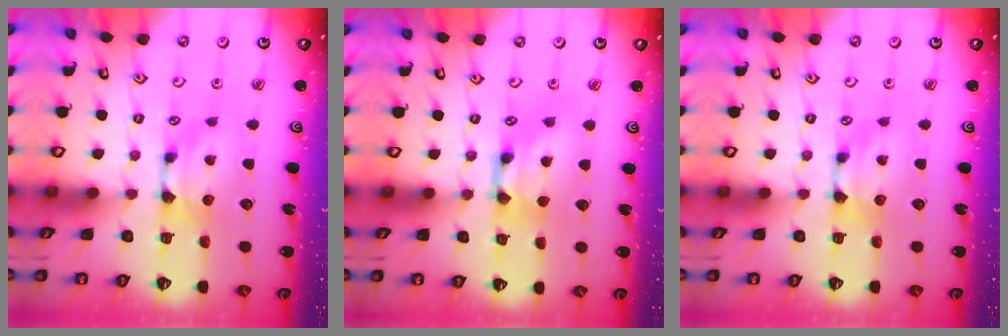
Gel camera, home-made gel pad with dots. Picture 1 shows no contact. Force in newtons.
{"total": 2.6, "press": 2.6, "slide": 0.2}
{"total": 0.0}